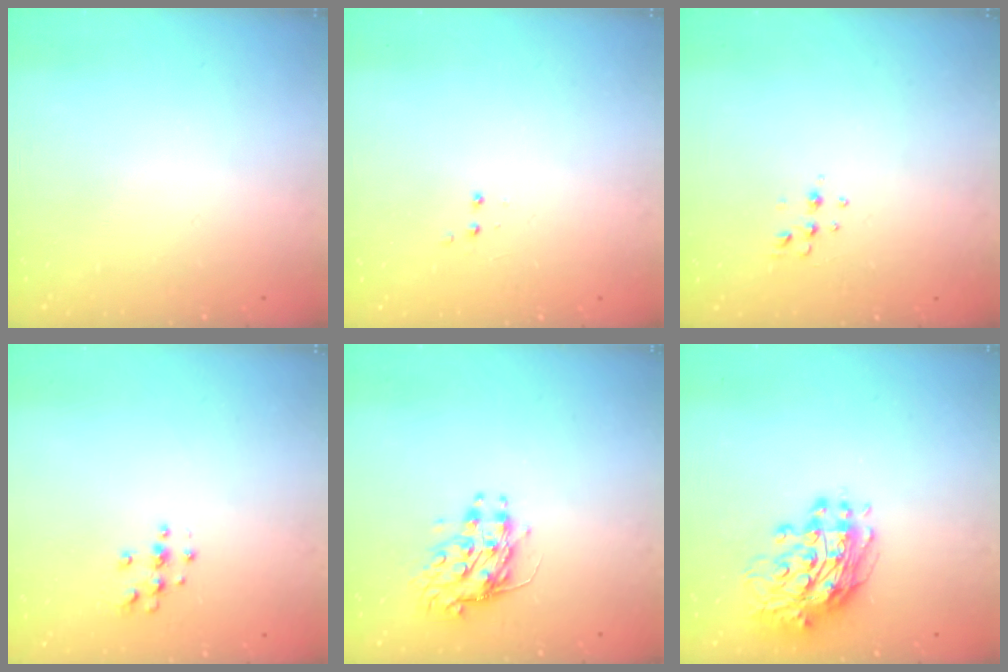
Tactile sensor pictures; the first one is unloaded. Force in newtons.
{"total": 2.8, "press": 2.8, "slide": 0.6}
{"total": 3.8, "press": 3.6, "slide": 1.4}
{"total": 3.8, "press": 3.8, "slide": 0.5}
{"total": 9.2, "press": 9.2, "slide": 0.1}
{"total": 12.2, "press": 12.1, "slide": 1.3}